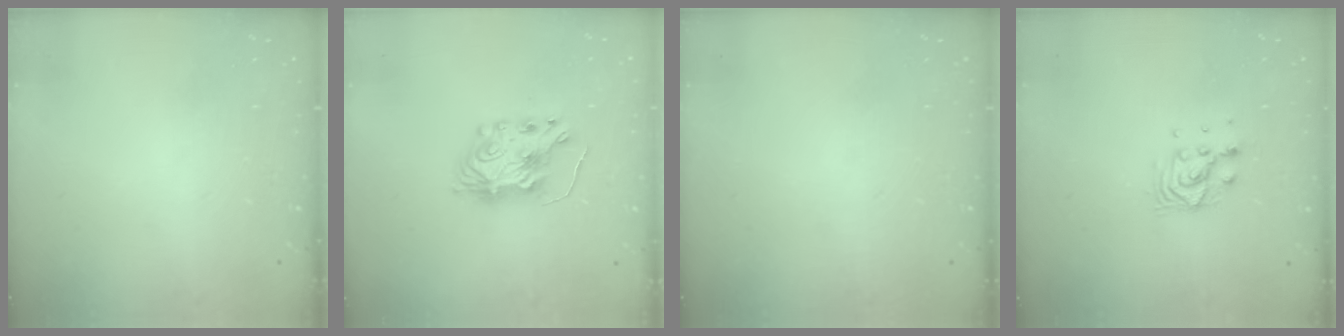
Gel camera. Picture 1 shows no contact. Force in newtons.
{"total": 7.5, "press": 7.5, "slide": 0.6}
{"total": 0.0}
{"total": 6.9, "press": 6.9, "slide": 0.4}